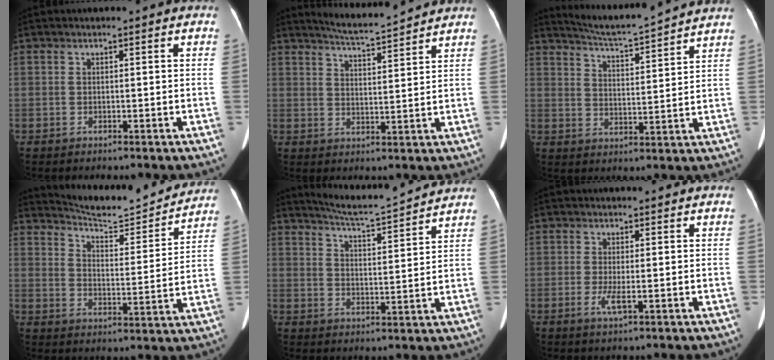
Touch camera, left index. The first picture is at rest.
{"total": 8.0, "force": [7.7, -0.3, 2.2], "torque": [-0.052, 0.005, 0.119]}
{"total": 12.1, "force": [11.5, -0.8, 3.8], "torque": [-0.078, 0.006, 0.170]}
{"total": 14.8, "force": [14.4, 1.4, 3.3], "torque": [-0.055, -0.024, 0.197]}
{"total": 11.1, "force": [10.6, -0.4, 3.2], "torque": [-0.065, 0.008, 0.156]}
{"total": 2.6, "force": [-0.6, 0.3, 2.5], "torque": [-0.050, -0.006, -0.007]}